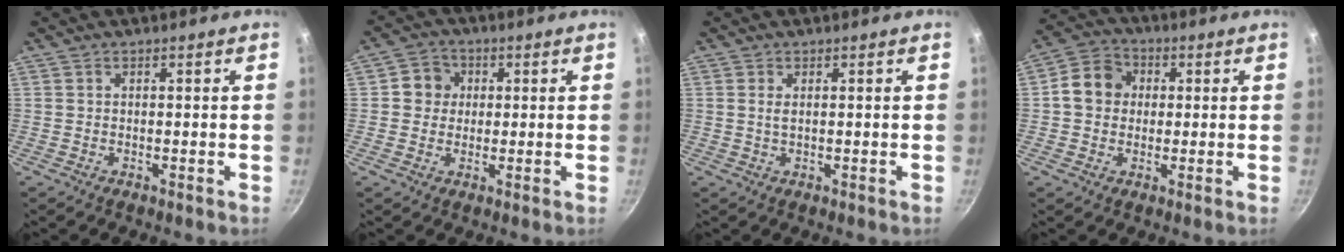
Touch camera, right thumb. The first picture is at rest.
{"total": 5.1, "force": [0.9, 4.8, 1.6], "torque": [0.006, 0.006, 0.003]}
{"total": 1.5, "force": [0.4, 0.7, 1.2], "torque": [-0.025, 0.000, 0.007]}
{"total": 8.0, "force": [0.7, 7.0, 3.9], "torque": [-0.039, 0.015, -0.006]}